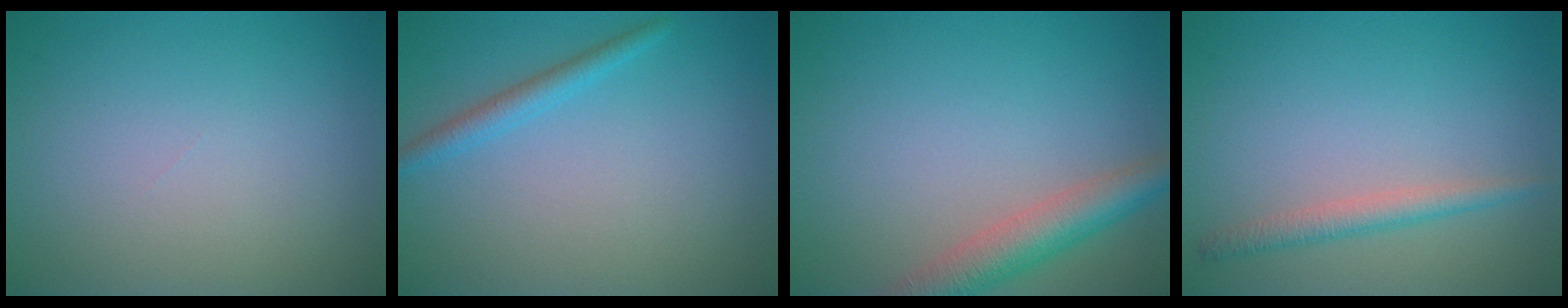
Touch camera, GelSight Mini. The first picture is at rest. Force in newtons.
{"total": 1.8, "press": 1.8, "slide": 0.1}
{"total": 4.5, "press": 4.4, "slide": 0.3}
{"total": 2.0, "press": 2.0, "slide": 0.1}